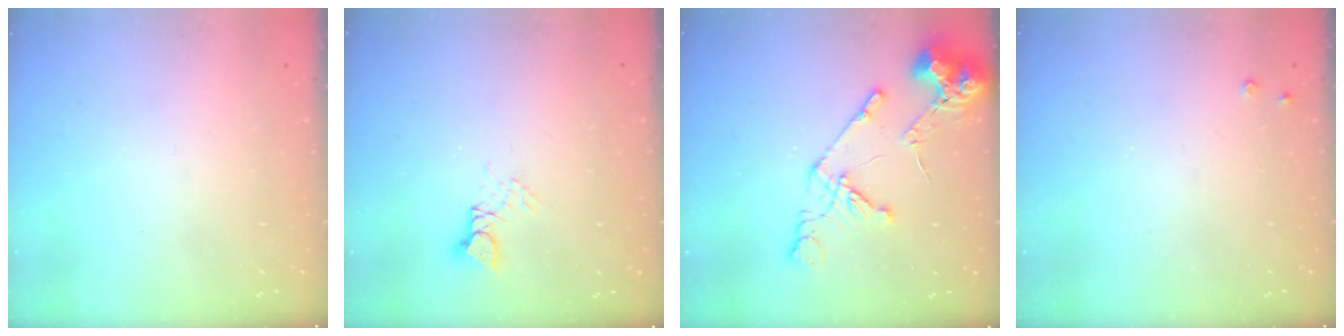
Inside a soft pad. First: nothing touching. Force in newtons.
{"total": 3.5, "press": 3.5, "slide": 0.3}
{"total": 14.1, "press": 14.0, "slide": 1.8}
{"total": 1.8, "press": 1.8, "slide": 0.4}